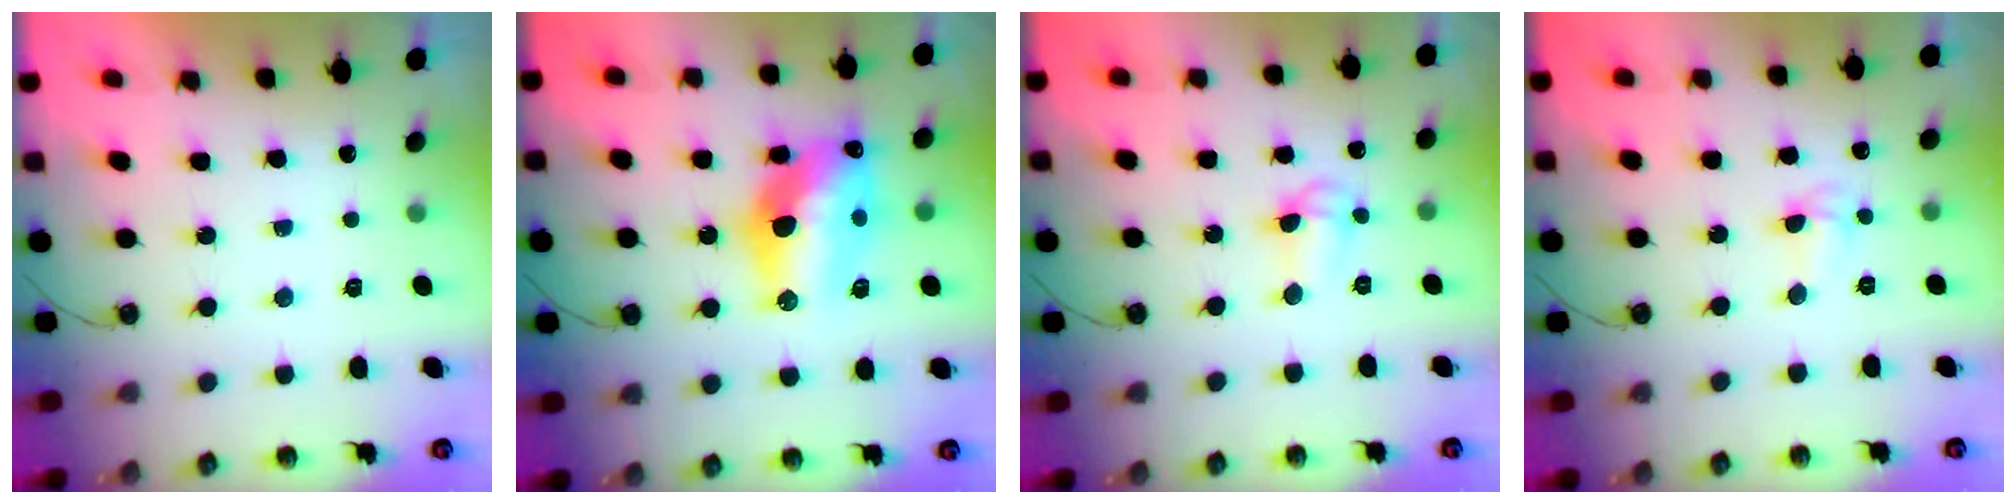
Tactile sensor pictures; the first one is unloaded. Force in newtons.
{"total": 16.3, "press": 16.3, "slide": 1.4}
{"total": 7.0, "press": 6.0, "slide": 3.6}
{"total": 5.0, "press": 3.3, "slide": 3.7}